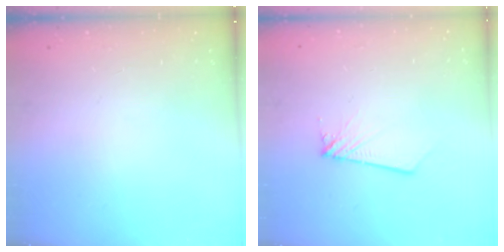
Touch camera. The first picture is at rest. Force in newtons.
{"total": 2.0, "press": 2.0, "slide": 0.2}